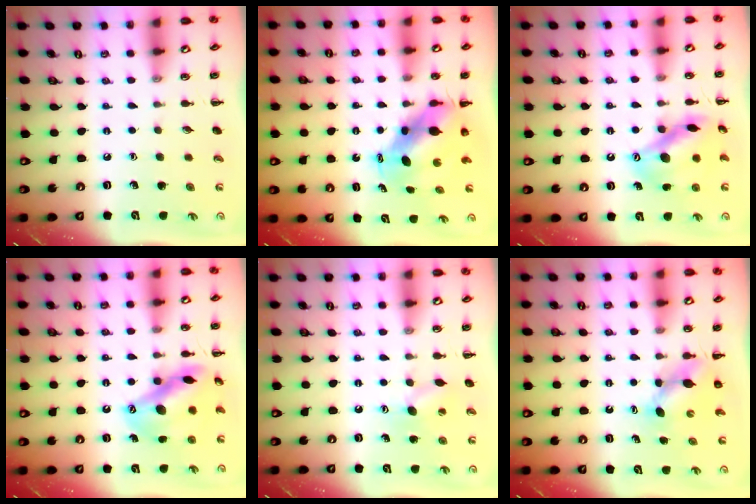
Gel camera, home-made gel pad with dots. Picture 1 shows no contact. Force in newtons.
{"total": 7.9, "press": 7.7, "slide": 1.7}
{"total": 14.4, "press": 14.2, "slide": 2.5}
{"total": 15.8, "press": 15.5, "slide": 2.9}
{"total": 7.4, "press": 7.3, "slide": 1.4}
{"total": 4.7, "press": 4.7, "slide": 0.4}